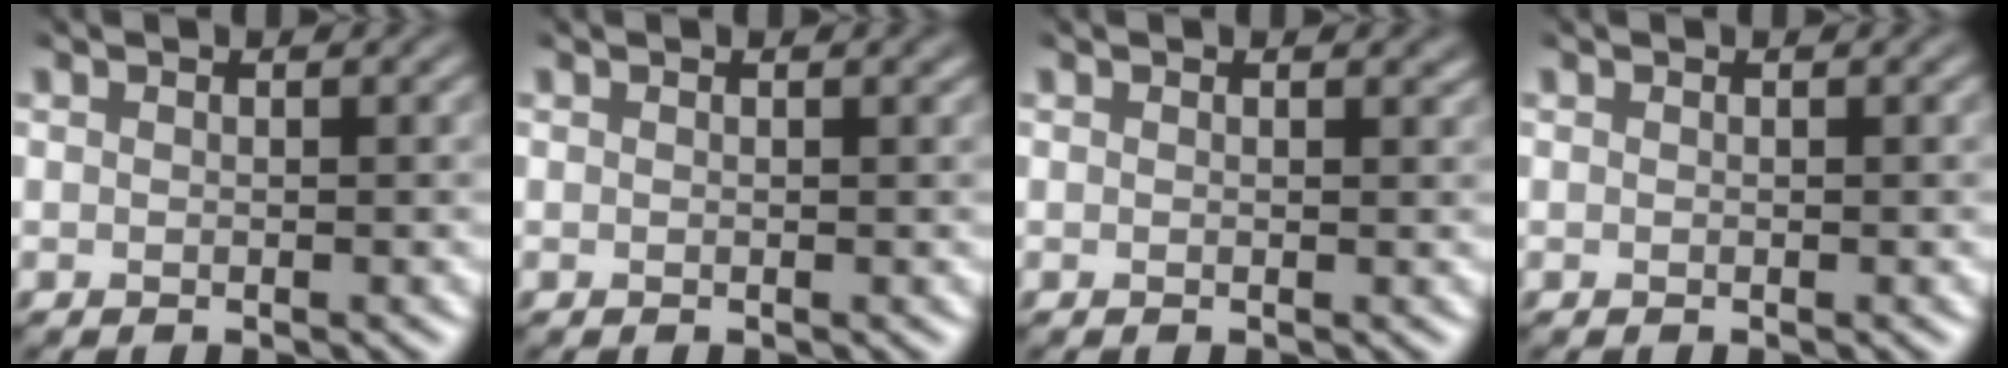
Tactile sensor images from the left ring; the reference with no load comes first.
{"total": 1.7, "force": [1.0, 0.9, 1.1], "torque": [-0.008, 0.017, 0.005]}
{"total": 1.9, "force": [1.3, 1.0, 1.0], "torque": [-0.004, 0.021, 0.008]}
{"total": 0.0}